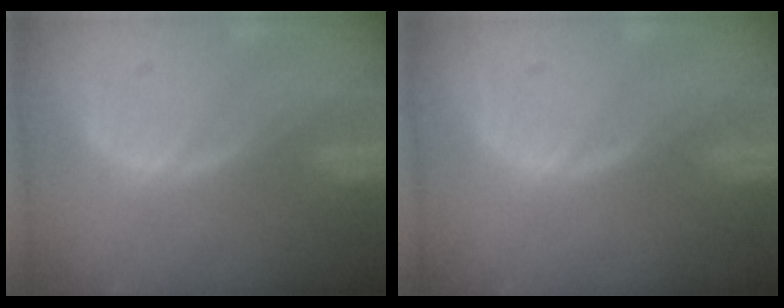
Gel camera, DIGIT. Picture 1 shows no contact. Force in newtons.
{"total": 0.0}